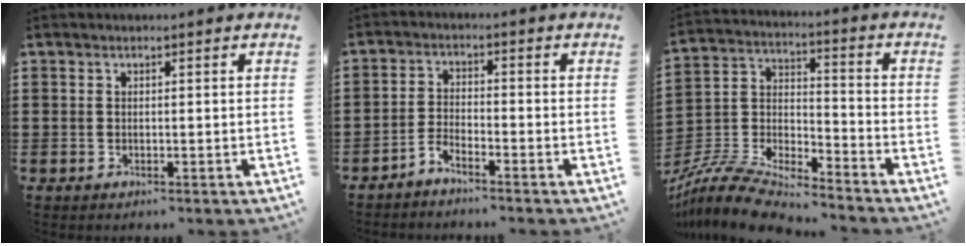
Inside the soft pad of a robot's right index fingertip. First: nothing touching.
{"total": 2.7, "force": [-2.7, -0.1, 0.2], "torque": [-0.008, 0.003, -0.056]}
{"total": 8.9, "force": [-8.3, 1.4, 2.8], "torque": [-0.069, 0.003, -0.170]}